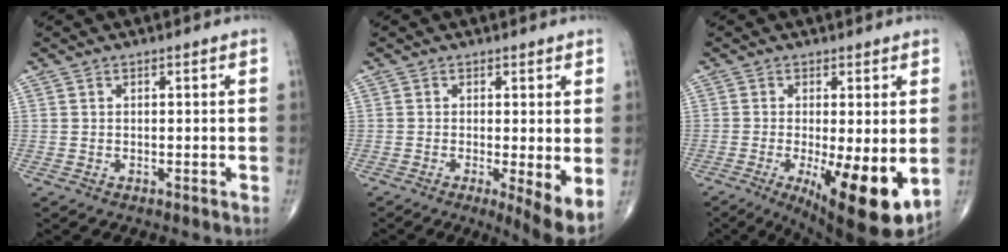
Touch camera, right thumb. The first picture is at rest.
{"total": 6.2, "force": [-0.8, 1.3, 6.1], "torque": [-0.097, -0.020, -0.015]}
{"total": 14.1, "force": [-3.3, 3.9, 13.1], "torque": [-0.184, -0.027, -0.037]}